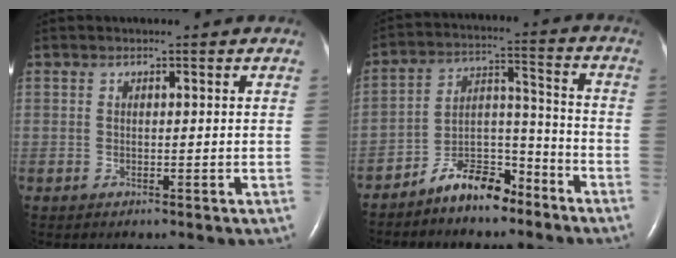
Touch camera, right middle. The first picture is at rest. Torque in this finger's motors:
{"motor_torque": [1.07, -1.07, 0.15, 0.04]}